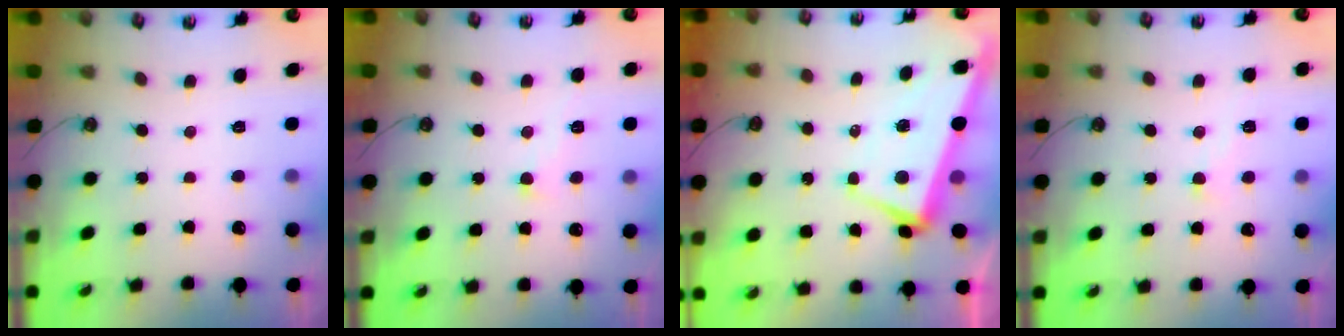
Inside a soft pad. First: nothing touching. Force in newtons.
{"total": 0.9, "press": 0.9, "slide": 0.2}
{"total": 1.6, "press": 1.3, "slide": 0.9}
{"total": 1.6, "press": 1.5, "slide": 0.6}